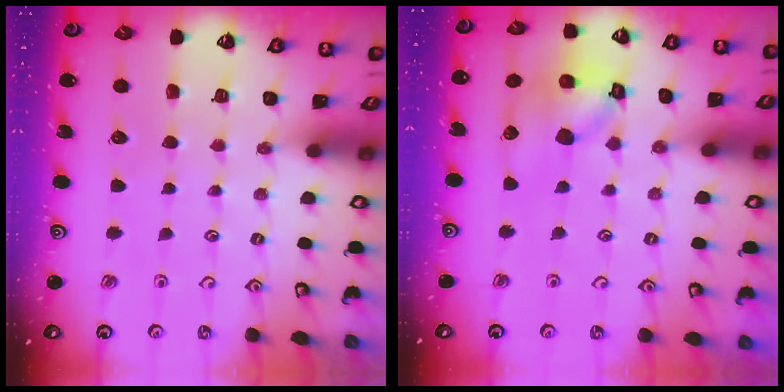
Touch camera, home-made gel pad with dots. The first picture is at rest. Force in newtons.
{"total": 13.8, "press": 13.7, "slide": 1.7}